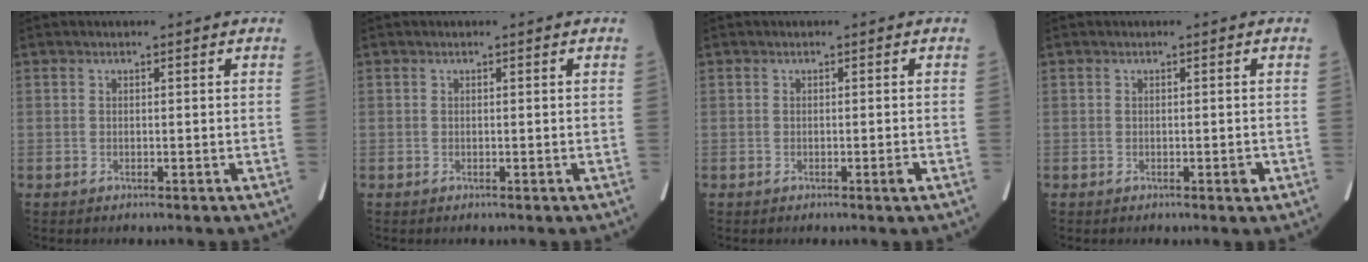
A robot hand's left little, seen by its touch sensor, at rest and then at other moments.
{"total": 0.0}
{"total": 0.8, "force": [-0.4, -0.1, 0.7], "torque": [-0.010, -0.001, -0.004]}
{"total": 0.8, "force": [-0.4, 0.2, 0.7], "torque": [-0.008, 0.000, -0.003]}